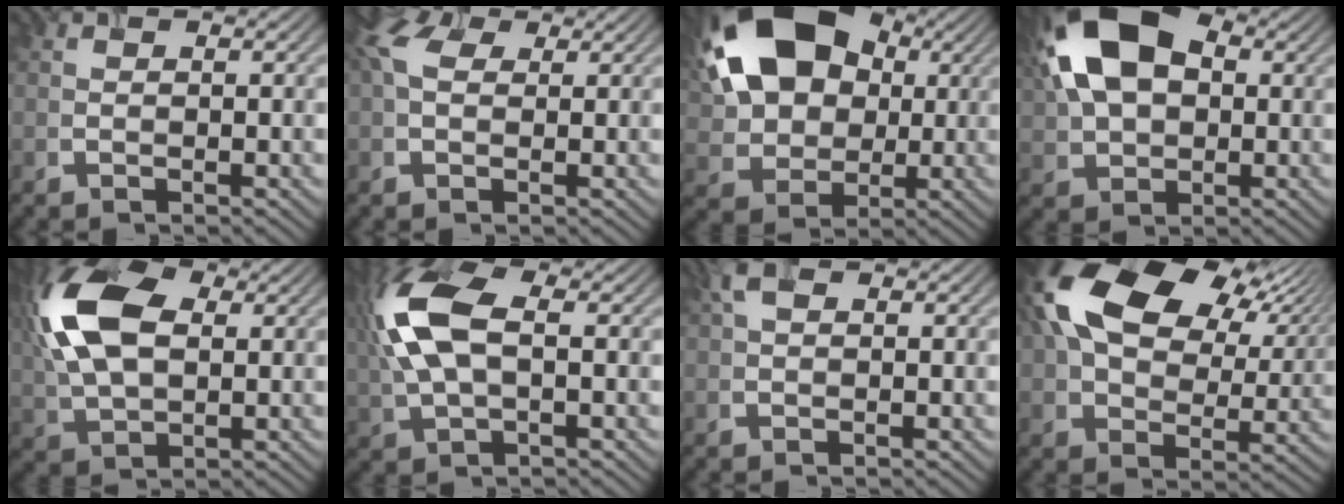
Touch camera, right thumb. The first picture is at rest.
{"total": 4.4, "force": [1.4, 2.9, 3.0], "torque": [-0.081, 0.013, 0.020]}
{"total": 17.3, "force": [4.7, 12.3, 11.3], "torque": [-0.228, 0.031, 0.079]}
{"total": 13.8, "force": [3.3, 8.9, 10.1], "torque": [-0.209, 0.023, 0.047]}
{"total": 13.4, "force": [3.1, 7.9, 10.3], "torque": [-0.253, 0.016, 0.053]}
{"total": 11.1, "force": [1.8, 5.7, 9.3], "torque": [-0.244, 0.007, 0.033]}
{"total": 1.9, "force": [0.9, 0.8, 1.4], "torque": [-0.033, 0.004, 0.018]}
{"total": 20.4, "force": [8.7, 12.7, 13.3], "torque": [-0.283, 0.034, 0.162]}